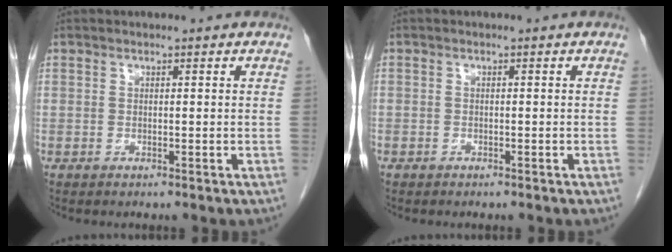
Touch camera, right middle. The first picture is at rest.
{"total": 0.6, "force": [-0.4, 0.4, 0.0], "torque": [-0.005, 0.003, -0.008]}